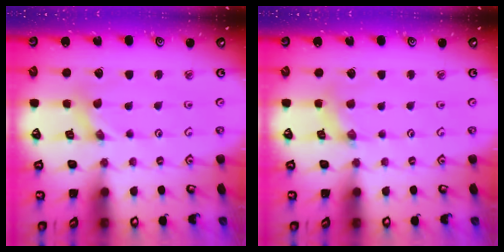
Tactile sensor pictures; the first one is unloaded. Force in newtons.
{"total": 2.3, "press": 2.2, "slide": 0.3}